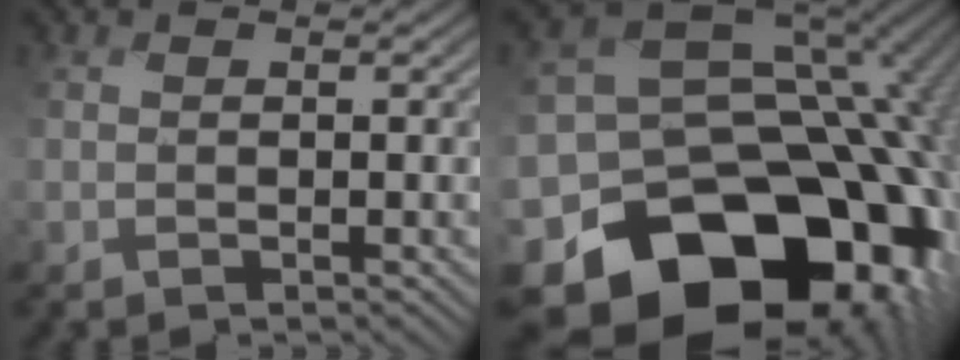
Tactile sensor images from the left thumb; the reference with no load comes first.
{"total": 22.9, "force": [-12.4, 15.6, 11.2], "torque": [-0.165, -0.043, -0.190]}